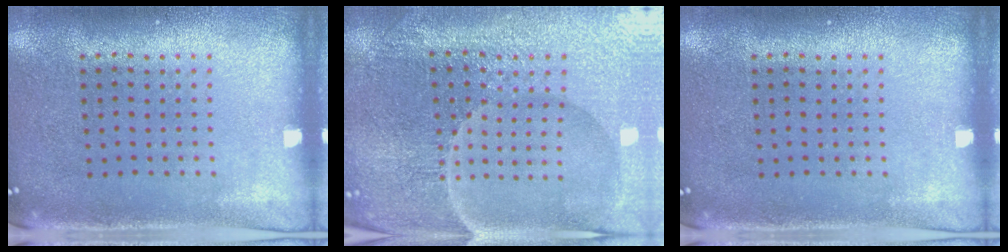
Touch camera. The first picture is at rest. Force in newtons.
{"total": 5.3, "press": 5.0, "slide": 1.5}
{"total": 0.0}